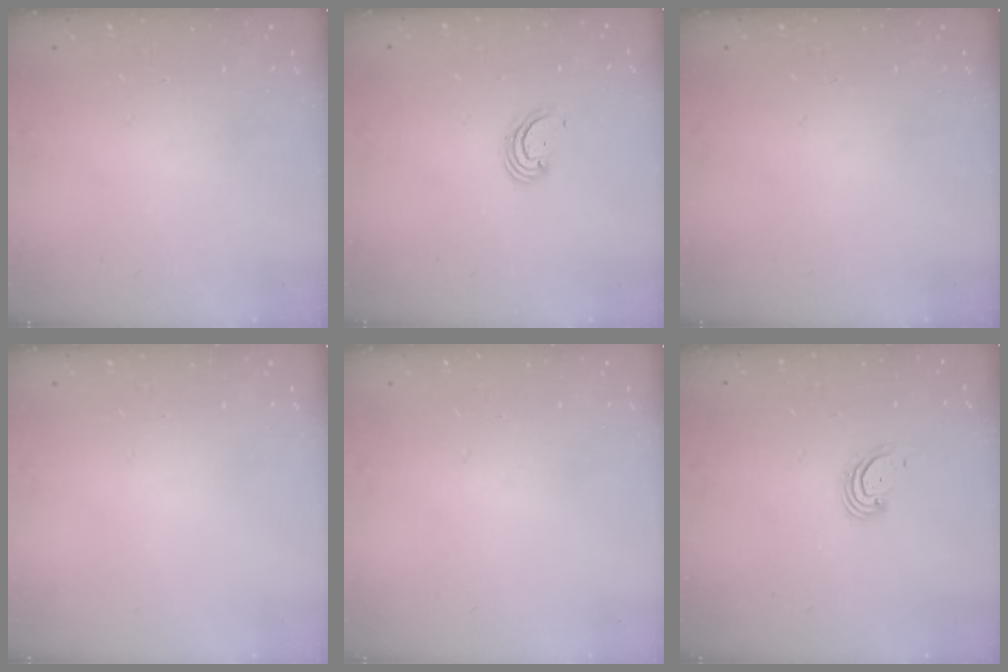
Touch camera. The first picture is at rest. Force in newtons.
{"total": 2.6, "press": 2.6, "slide": 0.3}
{"total": 0.0}
{"total": 0.0}
{"total": 0.0}
{"total": 3.0, "press": 3.0, "slide": 0.3}